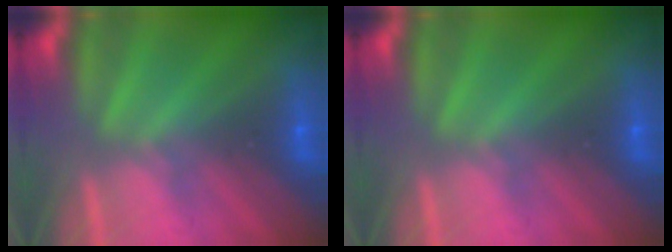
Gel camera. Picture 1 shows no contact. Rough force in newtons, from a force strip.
{"total": 0.0}